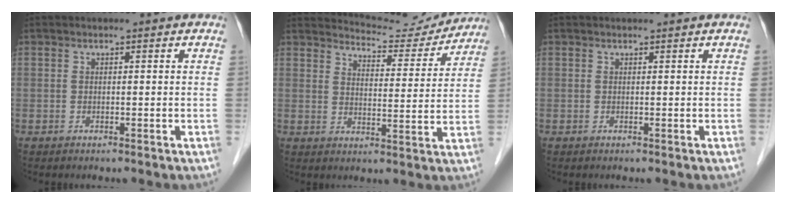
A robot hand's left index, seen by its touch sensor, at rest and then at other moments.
{"total": 10.1, "force": [10.0, 1.2, 0.2], "torque": [-0.003, -0.014, 0.128]}
{"total": 0.0}